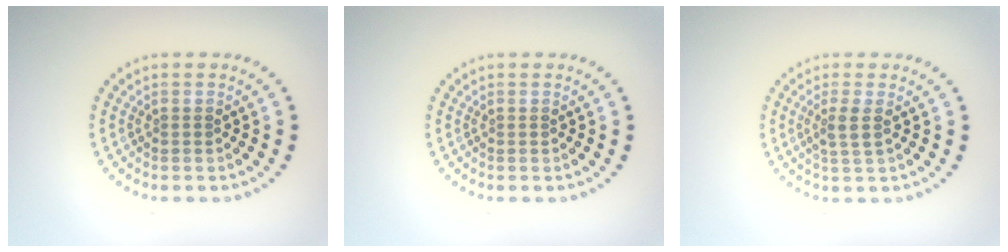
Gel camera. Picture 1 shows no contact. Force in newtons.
{"total": 0.0}
{"total": 1.6, "press": 1.4, "slide": 0.9}